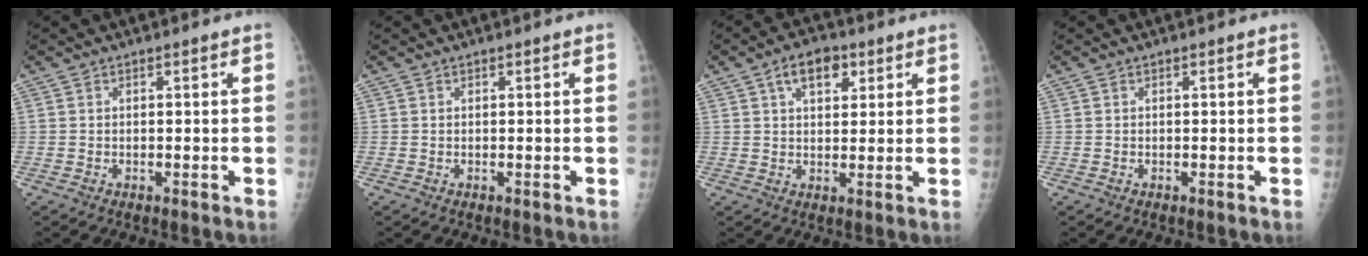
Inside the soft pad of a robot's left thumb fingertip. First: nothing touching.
{"total": 0.0}
{"total": 7.0, "force": [3.2, 4.1, 4.6], "torque": [-0.049, -0.003, 0.048]}
{"total": 0.0}